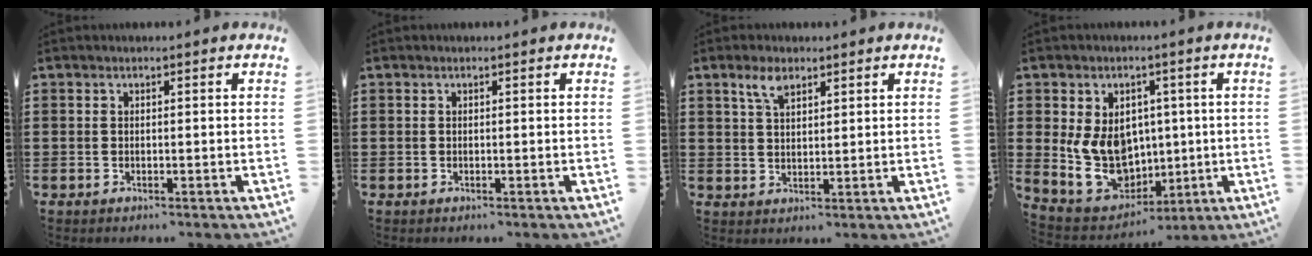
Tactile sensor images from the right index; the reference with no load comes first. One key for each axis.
{"total": 0.0}
{"total": 4.0, "fx": 2.6, "fy": 1.7, "fz": 2.5, "tx": -0.057, "ty": 0.006, "tz": 0.047}
{"total": 10.7, "fx": 0.6, "fy": 8.8, "fz": 6.0, "tx": -0.139, "ty": -0.003, "tz": 0.014}